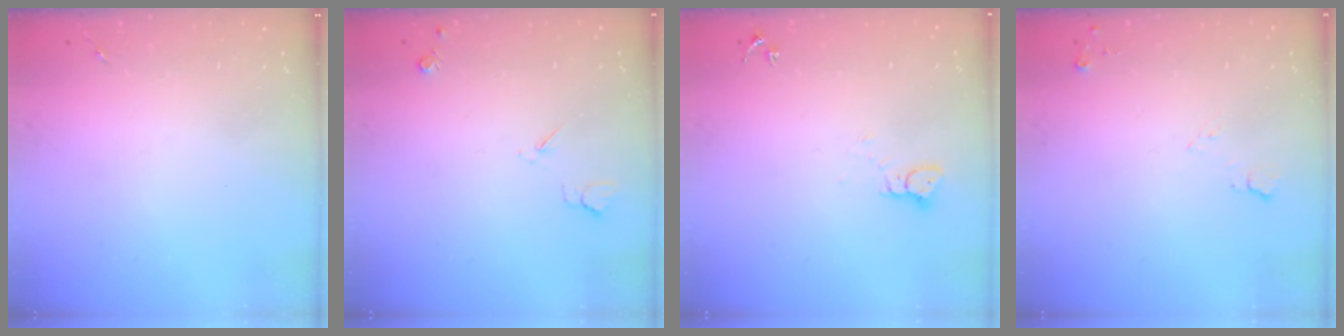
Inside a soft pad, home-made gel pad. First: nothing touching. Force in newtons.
{"total": 4.1, "press": 4.0, "slide": 0.7}
{"total": 3.3, "press": 3.3, "slide": 0.1}
{"total": 5.7, "press": 5.6, "slide": 0.7}